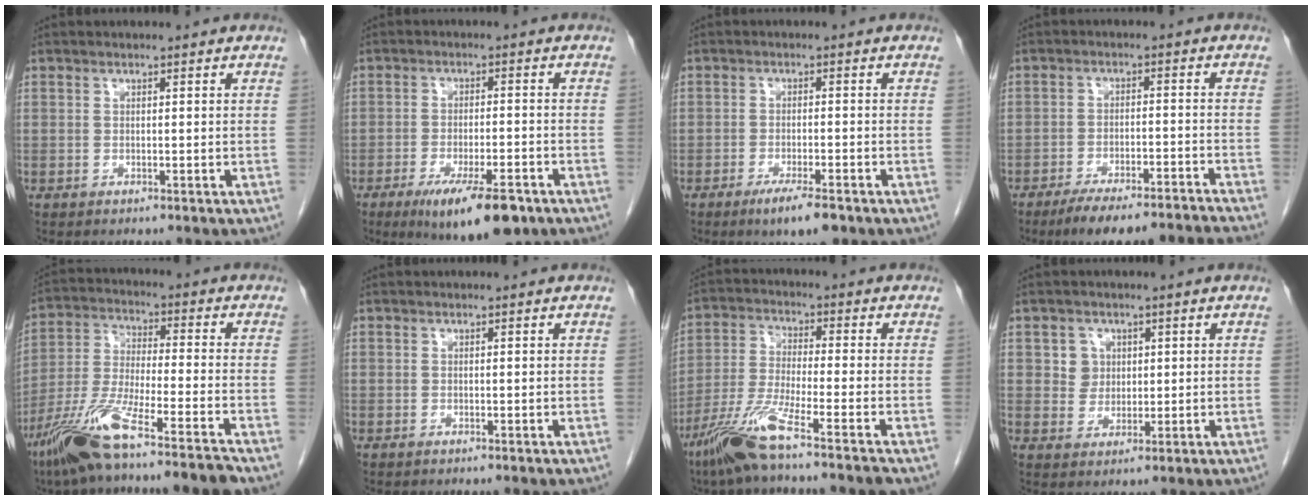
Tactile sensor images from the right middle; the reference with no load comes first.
{"total": 11.3, "force": [-7.1, 2.7, 8.4], "torque": [-0.128, -0.017, -0.106]}
{"total": 5.3, "force": [-3.5, 0.9, 3.9], "torque": [-0.067, -0.009, -0.053]}
{"total": 12.6, "force": [-11.4, 0.2, 5.4], "torque": [-0.067, 0.003, -0.165]}
{"total": 14.4, "force": [-10.7, -0.5, 9.6], "torque": [-0.195, -0.028, -0.193]}
{"total": 0.0}
{"total": 9.4, "force": [-6.6, -0.9, 6.7], "torque": [-0.143, -0.029, -0.132]}
{"total": 4.0, "force": [1.4, 3.8, 0.4], "torque": [-0.005, 0.007, 0.026]}